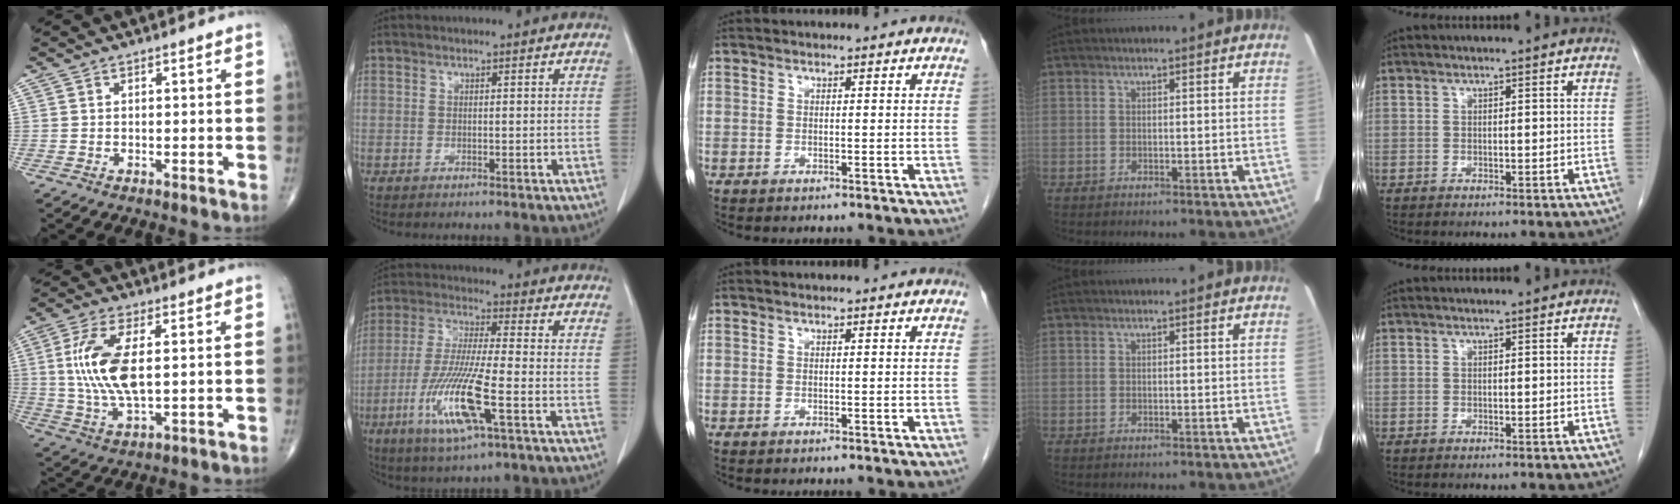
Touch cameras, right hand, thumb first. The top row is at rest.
{"thumb": {"total": 12.8, "force": [1.7, 5.4, 11.5], "torque": [-0.246, -0.008, 0.037]}, "index": {"total": 13.0, "force": [-4.8, 0.8, 12.1], "torque": [-0.250, -0.021, -0.088]}}